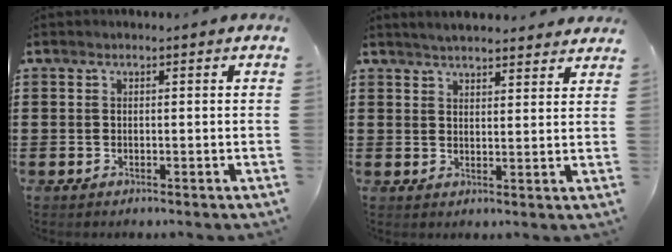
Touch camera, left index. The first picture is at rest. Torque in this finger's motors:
{"motor_torque": [1.39, -0.74, -0.34, -0.19]}